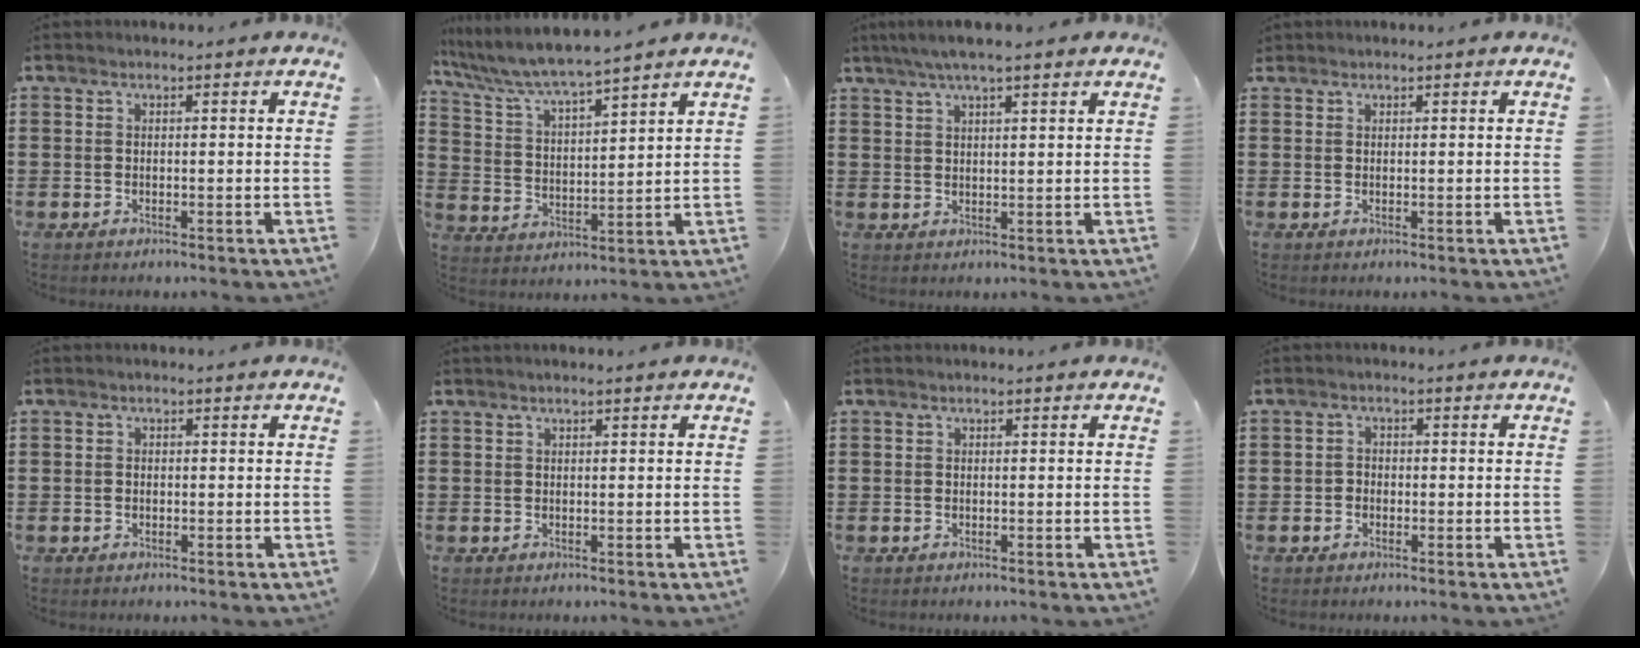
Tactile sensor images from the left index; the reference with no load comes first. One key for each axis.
{"total": 5.6, "fx": 5.2, "fy": -0.1, "fz": 2.1, "tx": -0.065, "ty": -0.034, "tz": 0.085}
{"total": 4.4, "fx": 3.2, "fy": 0.4, "fz": 3.0, "tx": -0.064, "ty": 0.001, "tz": 0.057}
{"total": 0.6, "fx": 0.5, "fy": 0.3, "fz": 0.1, "tx": -0.004, "ty": 0.002, "tz": 0.010}
{"total": 0.7, "fx": -0.2, "fy": 0.6, "fz": 0.3, "tx": -0.007, "ty": 0.002, "tz": -0.004}
{"total": 0.5, "fx": 0.3, "fy": 0.0, "fz": 0.4, "tx": -0.006, "ty": -0.001, "tz": 0.006}
{"total": 0.0}
{"total": 1.3, "fx": -0.7, "fy": 1.1, "fz": 0.3, "tx": -0.009, "ty": 0.003, "tz": -0.016}